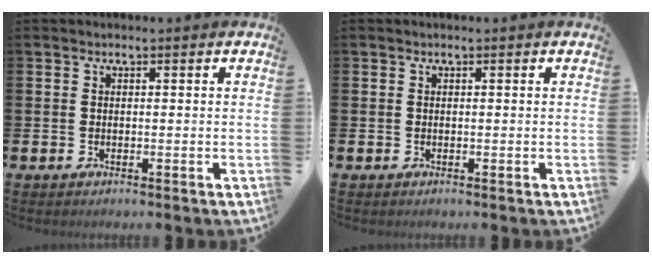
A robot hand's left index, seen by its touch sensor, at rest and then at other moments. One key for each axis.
{"total": 0.0}